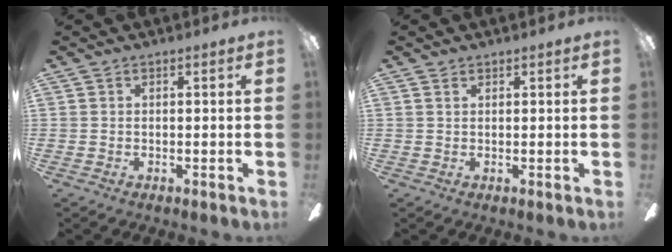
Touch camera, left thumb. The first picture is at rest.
{"total": 0.9, "force": [0.7, 0.4, 0.3], "torque": [-0.006, 0.001, 0.013]}